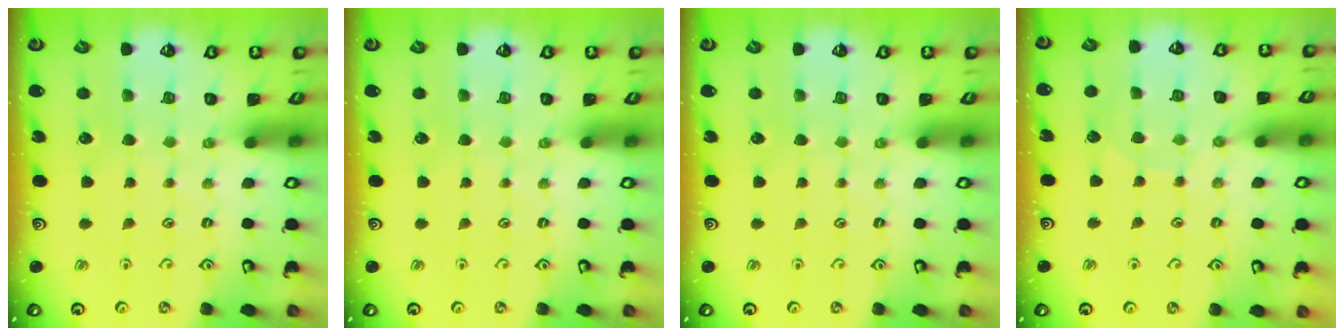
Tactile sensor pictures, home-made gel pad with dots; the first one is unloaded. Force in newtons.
{"total": 0.0}
{"total": 0.0}
{"total": 6.7, "press": 6.7, "slide": 0.2}